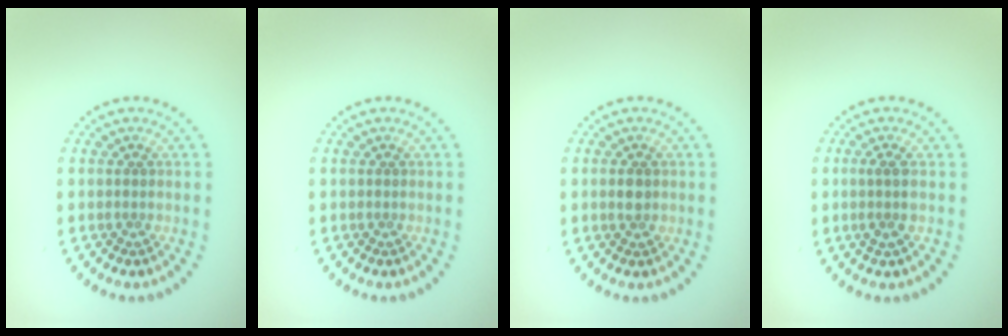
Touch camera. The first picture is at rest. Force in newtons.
{"total": 0.0}
{"total": 1.2, "press": 1.2, "slide": 0.1}
{"total": 1.6, "press": 1.3, "slide": 0.9}